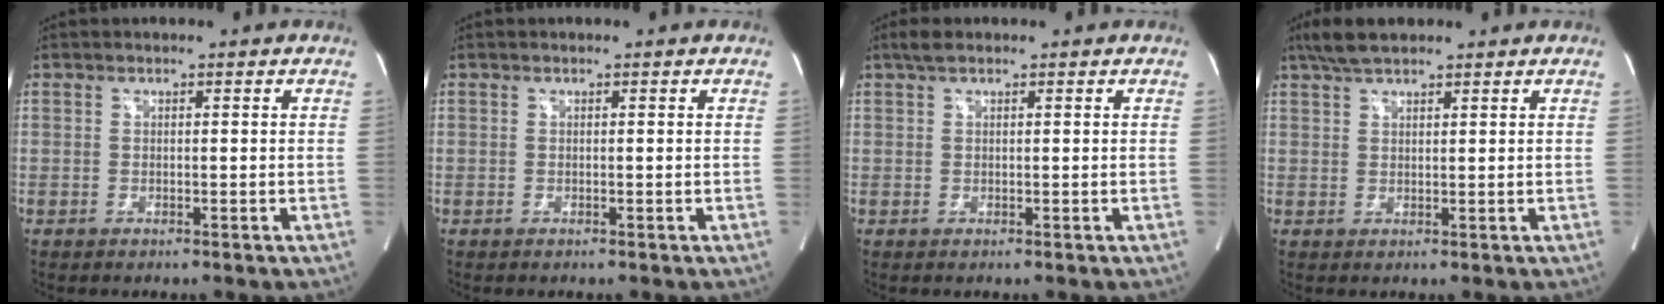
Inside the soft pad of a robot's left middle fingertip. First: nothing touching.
{"total": 0.0}
{"total": 1.8, "force": [1.2, 0.7, 1.0], "torque": [-0.023, 0.017, 0.024]}
{"total": 4.6, "force": [3.6, 1.4, 2.5], "torque": [-0.057, 0.018, 0.070]}